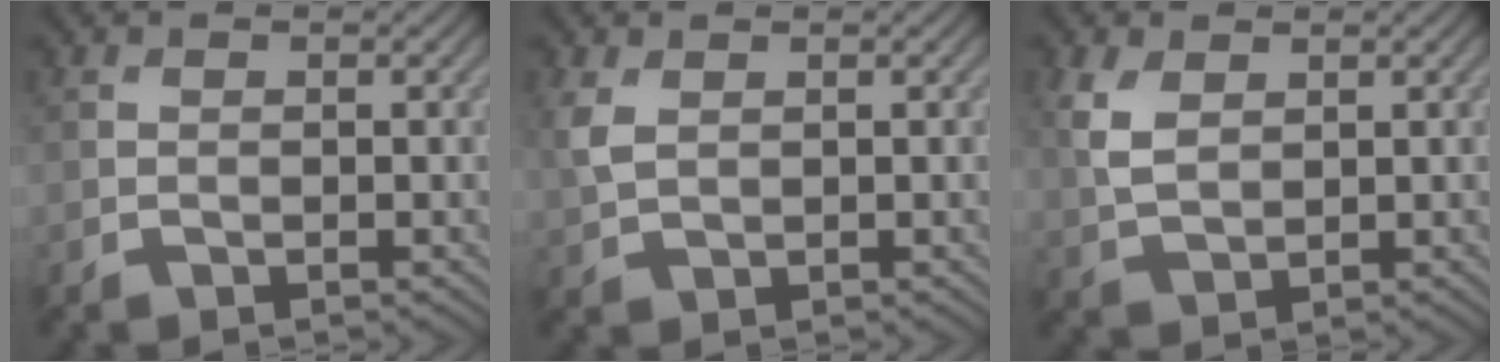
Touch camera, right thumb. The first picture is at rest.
{"total": 2.7, "force": [1.0, 1.6, 1.9], "torque": [-0.056, 0.003, 0.023]}
{"total": 4.1, "force": [1.7, 2.5, 2.9], "torque": [-0.083, 0.002, 0.035]}